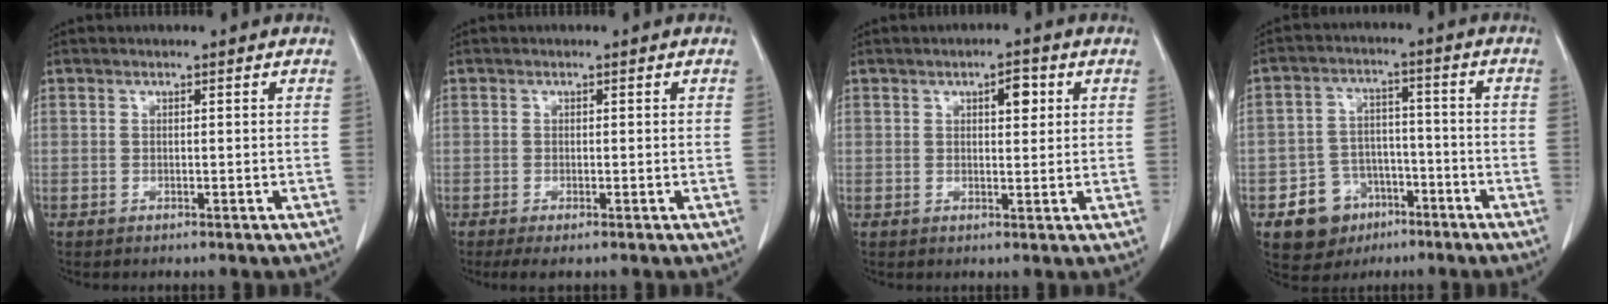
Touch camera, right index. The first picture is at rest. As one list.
[{"total": 2.1, "force": [-1.3, 0.5, 1.6], "torque": [-0.033, -0.007, -0.021]}, {"total": 3.2, "force": [1.2, 1.2, 2.6], "torque": [-0.040, 0.002, 0.017]}, {"total": 8.3, "force": [-4.3, 6.7, 2.3], "torque": [-0.041, 0.017, -0.061]}]